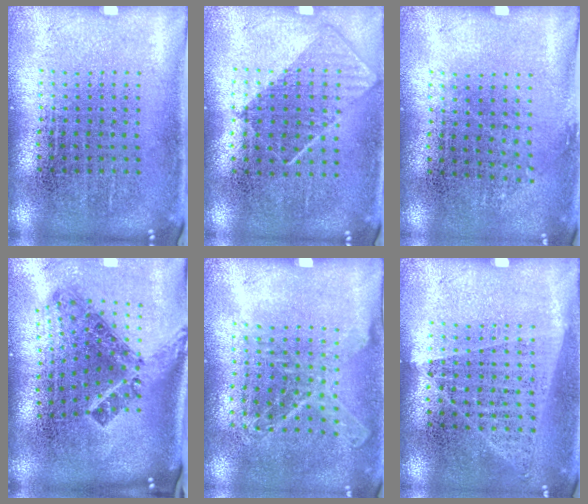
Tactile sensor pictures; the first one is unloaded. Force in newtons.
{"total": 0.8, "press": 0.6, "slide": 0.5}
{"total": 0.8, "press": 0.6, "slide": 0.5}
{"total": 1.9, "press": 1.3, "slide": 1.4}
{"total": 1.1, "press": 1.0, "slide": 0.4}
{"total": 1.0, "press": 1.0, "slide": 0.3}